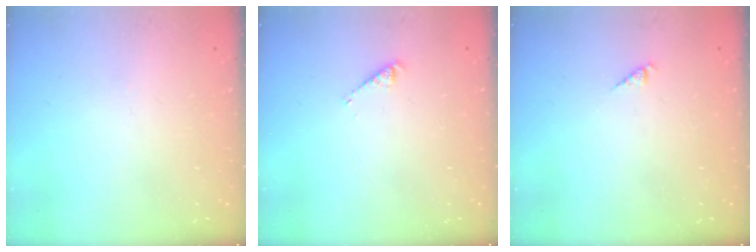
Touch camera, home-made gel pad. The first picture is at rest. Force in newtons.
{"total": 2.6, "press": 2.6, "slide": 0.5}
{"total": 2.6, "press": 2.6, "slide": 0.4}